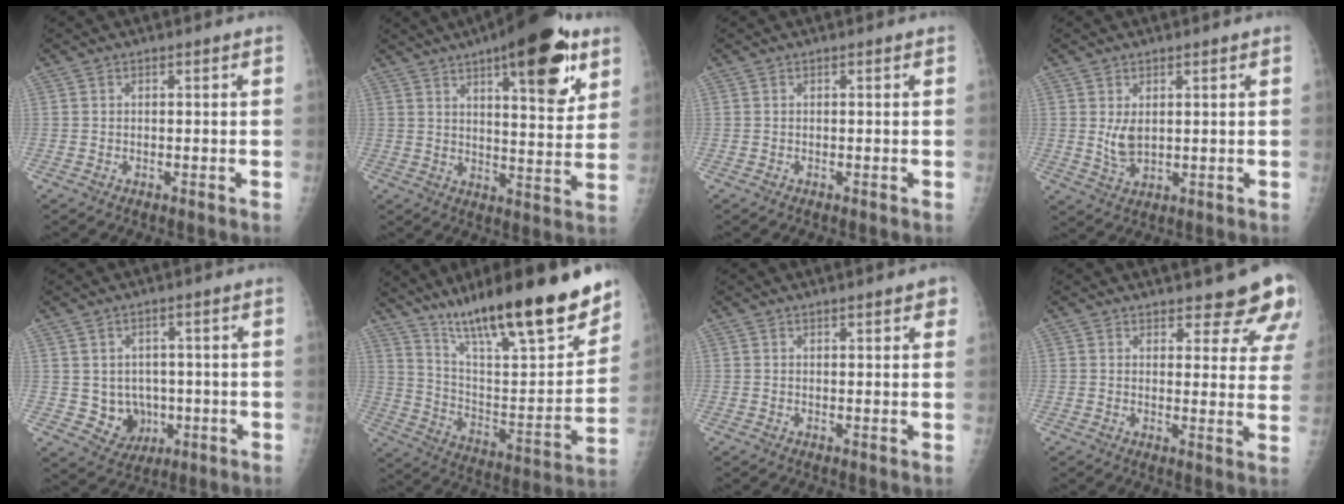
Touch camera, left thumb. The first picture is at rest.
{"total": 19.4, "force": [10.2, 6.2, 15.2], "torque": [-0.183, -0.040, 0.142]}
{"total": 0.0}
{"total": 4.1, "force": [1.0, 2.4, 3.2], "torque": [-0.052, -0.014, 0.026]}
{"total": 6.7, "force": [-0.6, 5.9, 3.2], "torque": [-0.015, 0.002, 0.008]}
{"total": 26.5, "force": [18.9, 5.1, 17.9], "torque": [-0.255, -0.072, 0.317]}
{"total": 3.0, "force": [1.8, 1.0, 2.3], "torque": [-0.018, -0.003, 0.019]}
{"total": 10.9, "force": [9.1, 3.7, 4.8], "torque": [-0.014, -0.053, 0.092]}